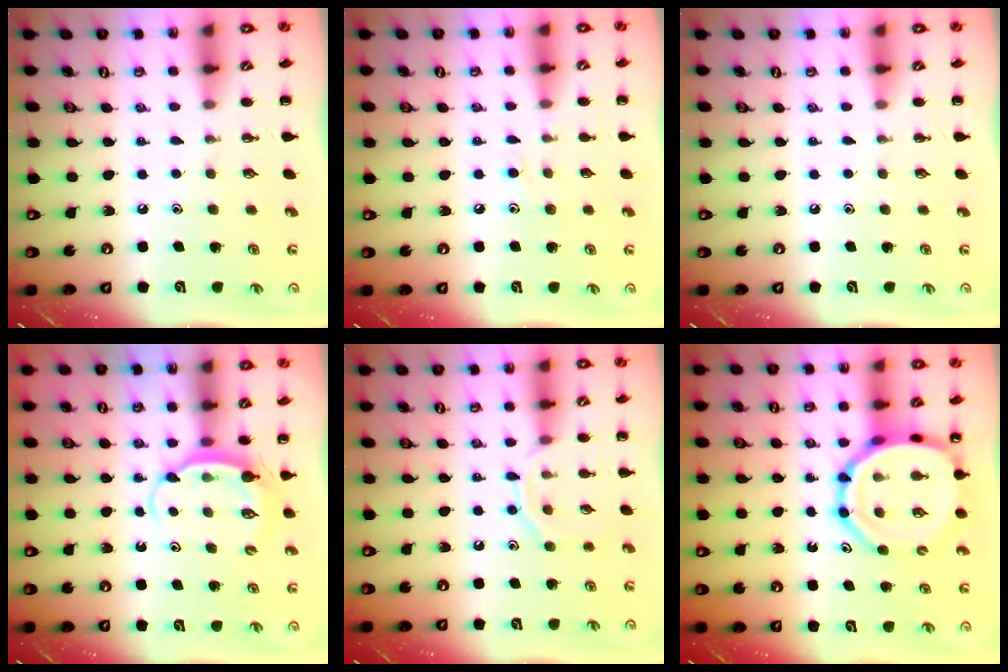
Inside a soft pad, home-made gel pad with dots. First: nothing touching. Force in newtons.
{"total": 6.4, "press": 6.1, "slide": 2.0}
{"total": 0.0}
{"total": 6.5, "press": 6.4, "slide": 0.7}
{"total": 8.2, "press": 8.1, "slide": 0.9}
{"total": 13.6, "press": 13.2, "slide": 3.5}